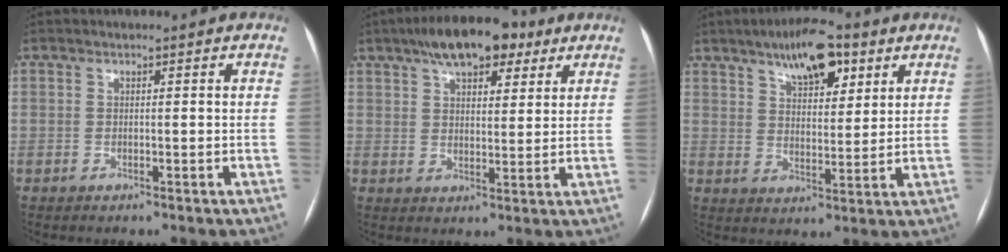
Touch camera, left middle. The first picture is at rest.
{"total": 12.2, "force": [7.8, 4.9, 8.0], "torque": [-0.129, 0.032, 0.125]}
{"total": 10.3, "force": [6.2, 4.0, 7.2], "torque": [-0.113, 0.013, 0.102]}